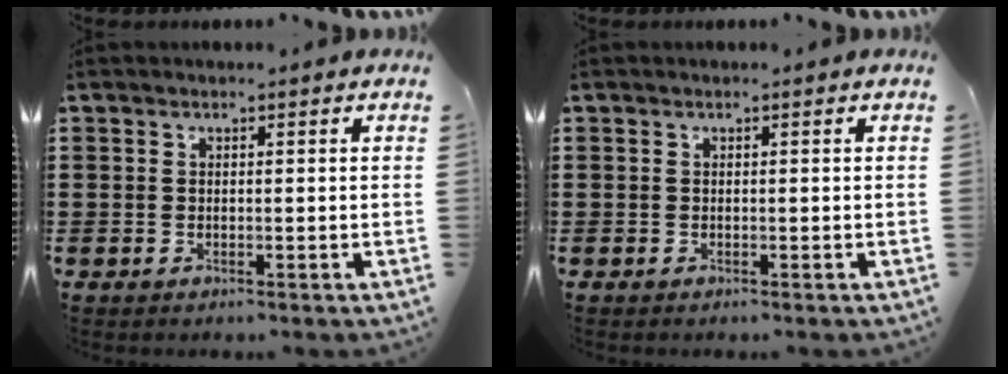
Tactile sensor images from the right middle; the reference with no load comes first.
{"total": 0.0}